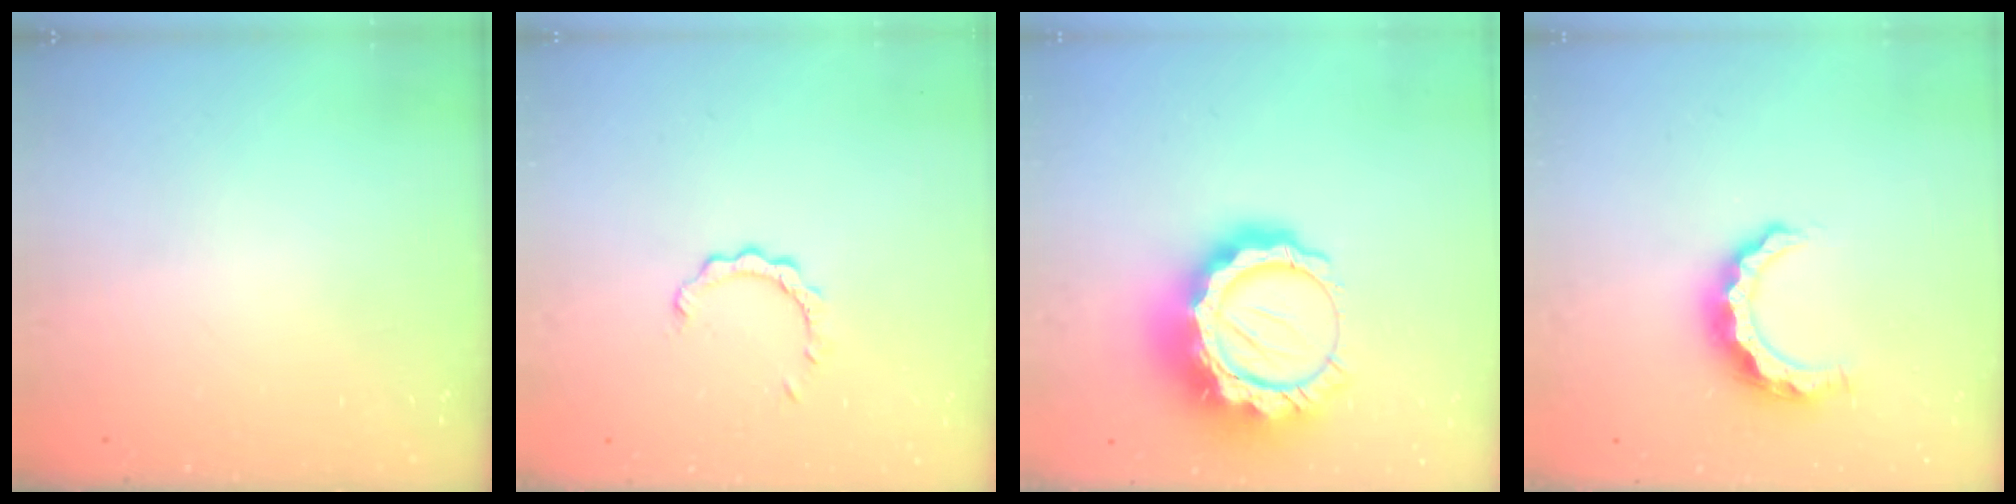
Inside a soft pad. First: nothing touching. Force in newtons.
{"total": 2.4, "press": 2.4, "slide": 0.2}
{"total": 19.2, "press": 19.1, "slide": 2.1}
{"total": 7.8, "press": 7.8, "slide": 0.7}